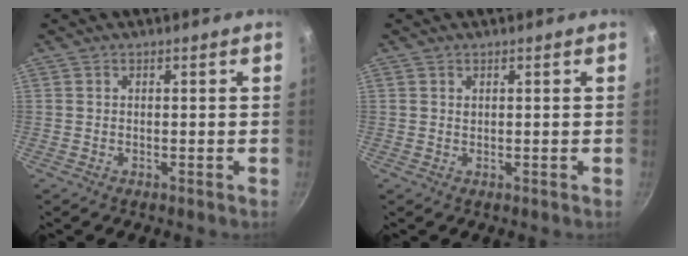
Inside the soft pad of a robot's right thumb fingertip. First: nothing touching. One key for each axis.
{"total": 0.5, "fx": 0.3, "fy": 0.4, "fz": 0.3, "tx": -0.004, "ty": 0.000, "tz": 0.006}